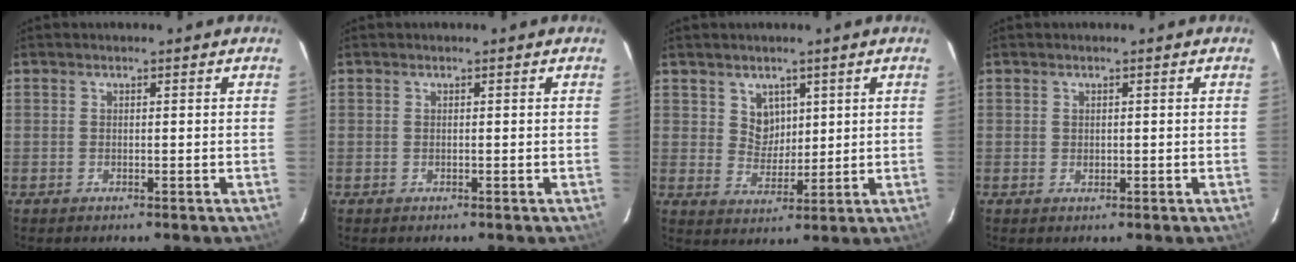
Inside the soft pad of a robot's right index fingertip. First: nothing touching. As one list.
[{"total": 0.0}, {"total": 4.8, "force": [2.3, 4.0, 1.2], "torque": [-0.016, 0.005, 0.050]}, {"total": 0.6, "force": [0.2, 0.6, 0.2], "torque": [-0.001, 0.001, 0.004]}]